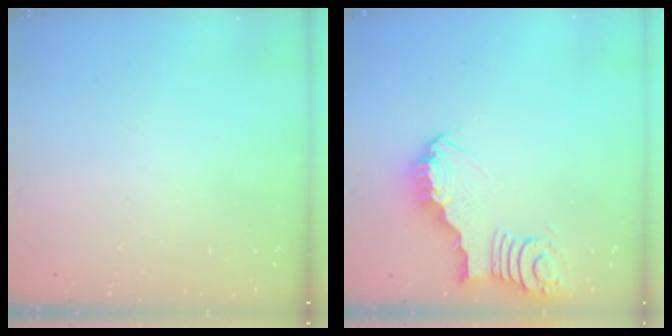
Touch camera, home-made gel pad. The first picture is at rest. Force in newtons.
{"total": 4.0, "press": 4.0, "slide": 0.3}